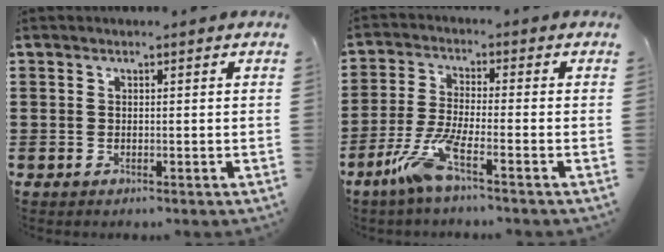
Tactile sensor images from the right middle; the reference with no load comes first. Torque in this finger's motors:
{"motor_torque": [1.50, -0.64, 0.70, 0.15]}